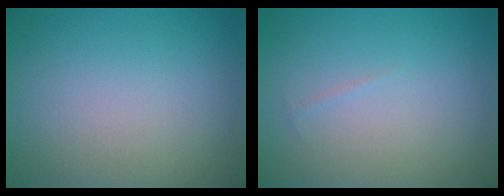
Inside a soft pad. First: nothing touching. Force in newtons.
{"total": 0.8, "press": 0.8, "slide": 0.2}